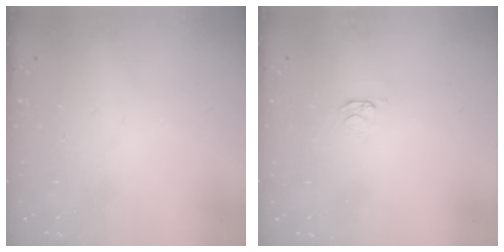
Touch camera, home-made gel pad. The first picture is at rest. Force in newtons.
{"total": 2.1, "press": 2.0, "slide": 0.3}